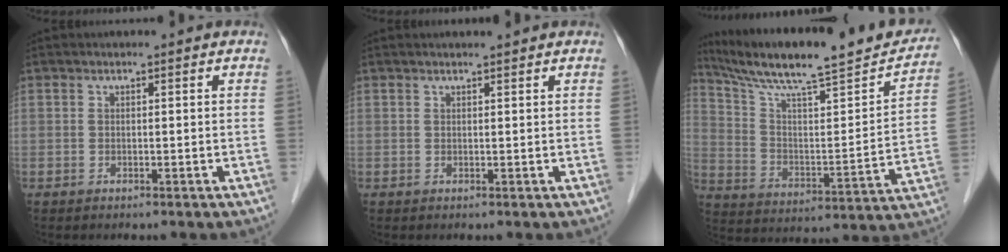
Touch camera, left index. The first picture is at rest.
{"total": 1.8, "force": [1.6, 0.0, 0.7], "torque": [-0.008, 0.009, 0.024]}
{"total": 23.7, "force": [20.6, 2.2, 11.5], "torque": [-0.188, -0.010, 0.310]}